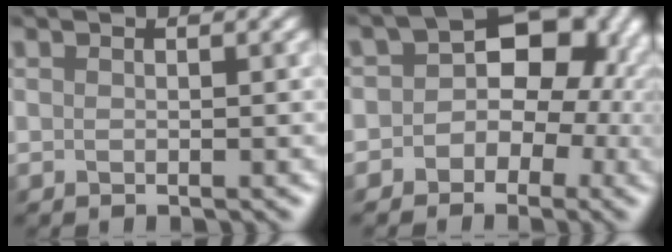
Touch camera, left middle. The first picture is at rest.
{"total": 10.3, "force": [-0.6, 8.5, 5.7], "torque": [-0.008, 0.037, -0.057]}